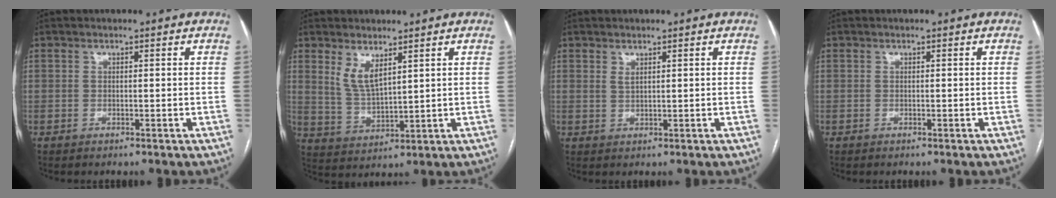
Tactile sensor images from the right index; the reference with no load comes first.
{"total": 5.1, "force": [3.1, 1.4, 3.7], "torque": [-0.081, -0.014, 0.072]}
{"total": 1.0, "force": [0.7, 0.2, 0.6], "torque": [-0.013, -0.004, 0.017]}
{"total": 0.0}